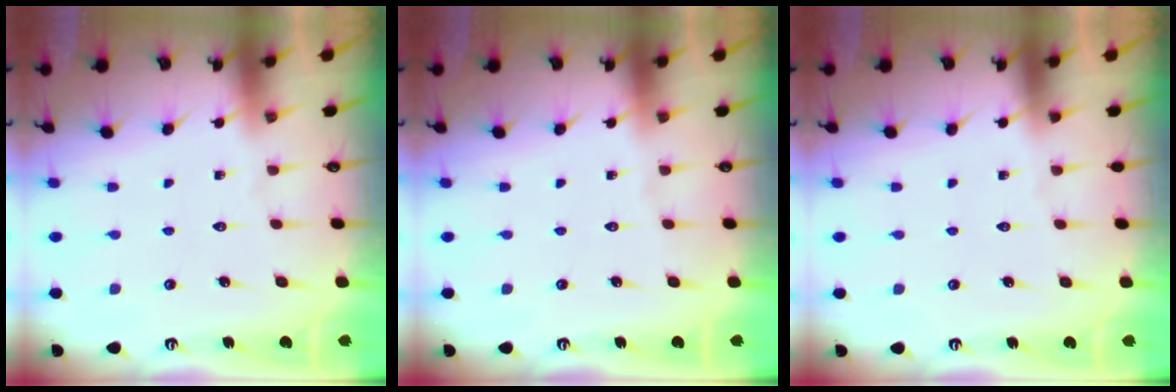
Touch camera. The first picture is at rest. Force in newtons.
{"total": 0.0}
{"total": 0.0}